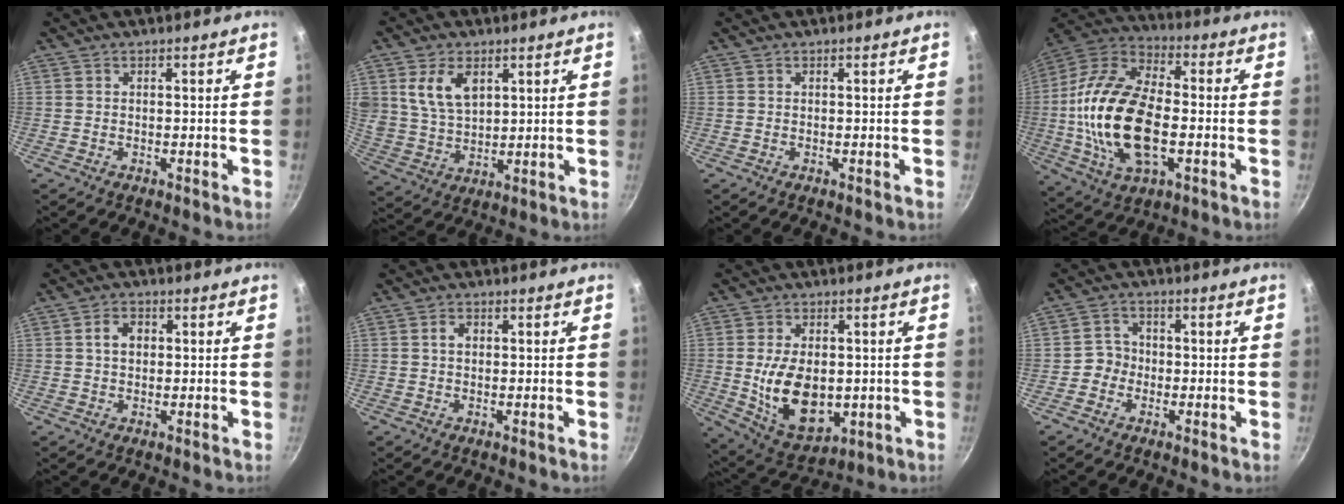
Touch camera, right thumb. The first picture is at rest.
{"total": 9.5, "force": [3.8, 6.1, 6.2], "torque": [-0.103, -0.020, 0.081]}
{"total": 0.0}
{"total": 22.6, "force": [-2.6, 12.2, 18.9], "torque": [-0.364, 0.027, -0.056]}
{"total": 4.0, "force": [0.7, 3.0, 2.6], "torque": [-0.028, 0.009, 0.008]}
{"total": 2.1, "force": [0.4, 1.5, 1.4], "torque": [-0.016, 0.006, 0.005]}
{"total": 14.1, "force": [-0.7, 9.0, 10.9], "torque": [-0.166, -0.015, 0.007]}
{"total": 3.7, "force": [-1.1, 3.3, 1.0], "torque": [0.012, 0.016, -0.028]}